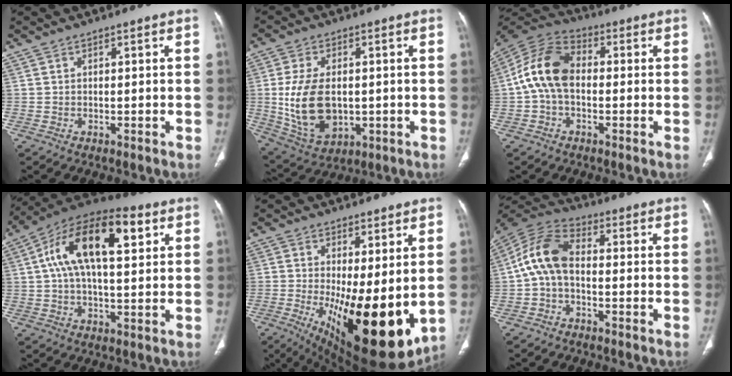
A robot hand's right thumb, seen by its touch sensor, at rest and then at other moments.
{"total": 14.3, "force": [-0.4, 8.8, 11.2], "torque": [-0.211, -0.007, 0.015]}
{"total": 11.9, "force": [-0.3, 7.9, 9.0], "torque": [-0.169, 0.032, -0.017]}
{"total": 18.3, "force": [5.2, 8.3, 15.5], "torque": [-0.255, 0.026, 0.076]}
{"total": 19.8, "force": [-2.3, 7.2, 18.3], "torque": [-0.254, -0.041, -0.006]}
{"total": 9.8, "force": [-0.8, 5.8, 7.9], "torque": [-0.157, 0.031, -0.028]}